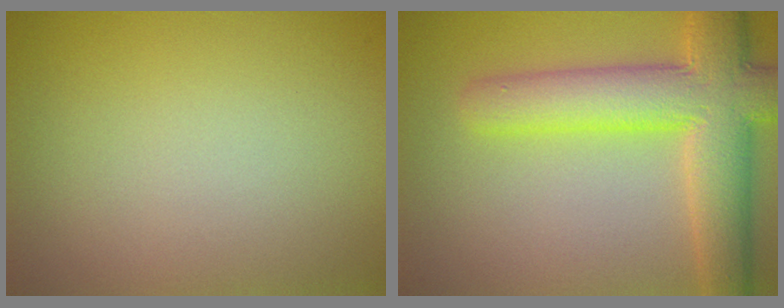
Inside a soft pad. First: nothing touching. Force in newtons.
{"total": 8.3, "press": 8.3, "slide": 0.2}